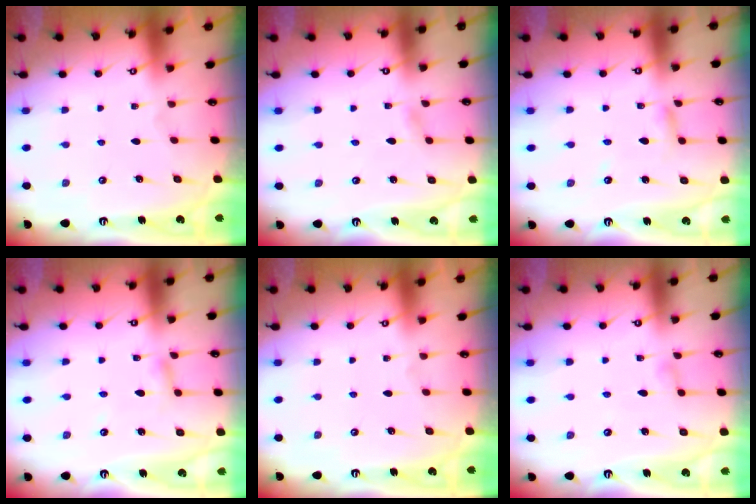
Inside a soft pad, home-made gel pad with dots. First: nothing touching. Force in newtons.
{"total": 1.4, "press": 1.4, "slide": 0.2}
{"total": 3.6, "press": 3.6, "slide": 0.3}
{"total": 2.5, "press": 2.5, "slide": 0.1}
{"total": 0.0}
{"total": 3.0, "press": 3.0, "slide": 0.4}